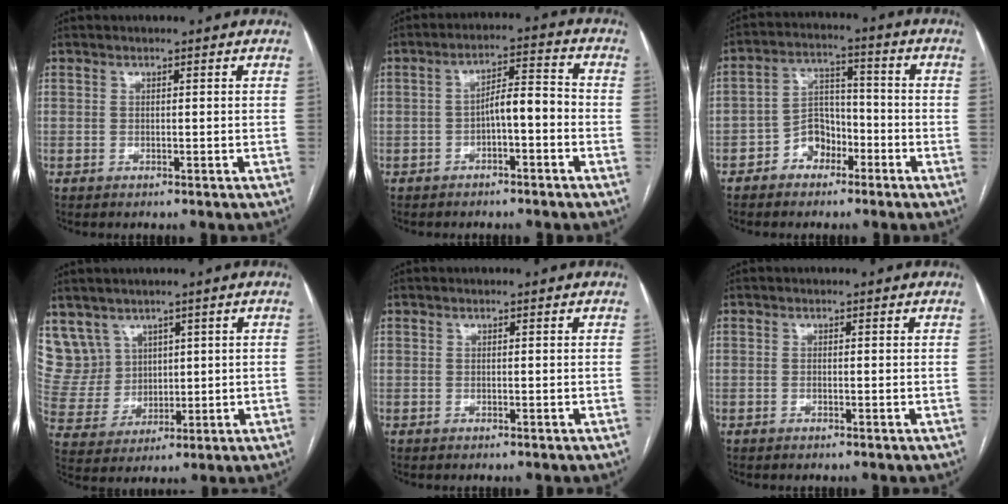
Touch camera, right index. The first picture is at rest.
{"total": 5.6, "force": [-1.7, 1.6, 5.1], "torque": [-0.083, 0.026, -0.026]}
{"total": 6.5, "force": [-3.4, 4.7, 2.9], "torque": [-0.052, 0.024, -0.061]}
{"total": 8.4, "force": [5.2, 6.5, 0.4], "torque": [-0.021, 0.030, 0.124]}
{"total": 0.0}
{"total": 0.0}